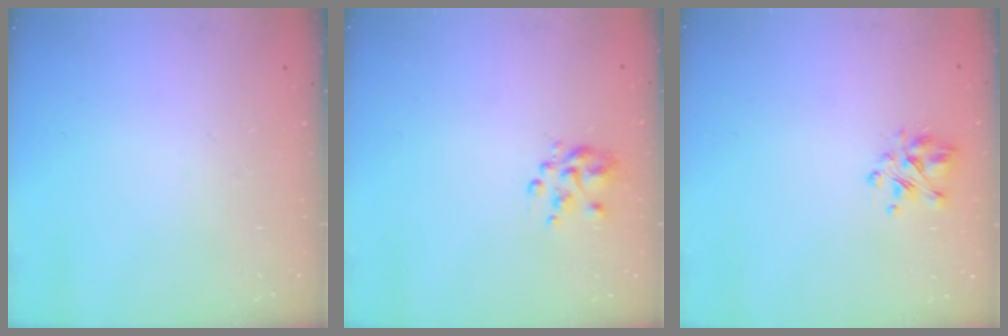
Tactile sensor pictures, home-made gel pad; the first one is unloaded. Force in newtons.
{"total": 3.5, "press": 3.4, "slide": 0.9}
{"total": 5.0, "press": 4.6, "slide": 1.8}